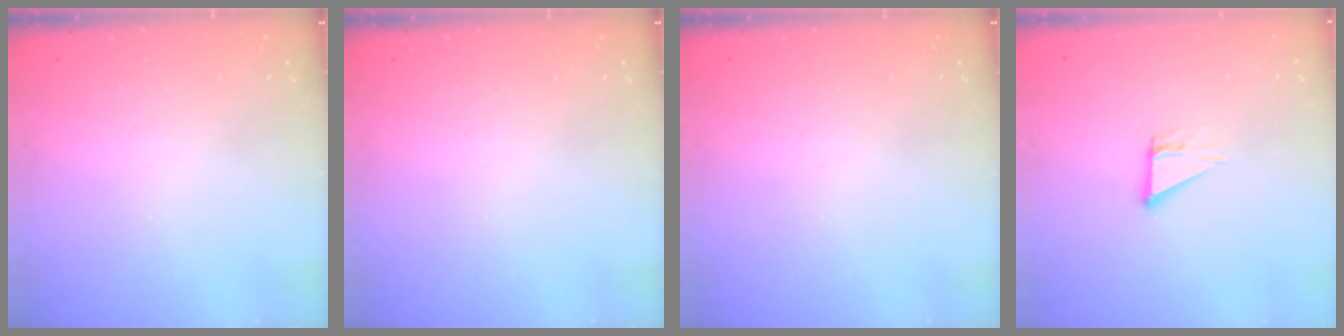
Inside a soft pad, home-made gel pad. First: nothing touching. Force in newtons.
{"total": 0.0}
{"total": 0.0}
{"total": 3.8, "press": 3.8, "slide": 0.4}